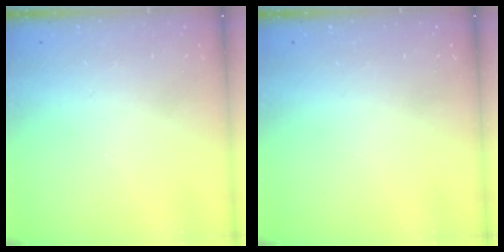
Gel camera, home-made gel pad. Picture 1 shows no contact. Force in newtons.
{"total": 0.0}